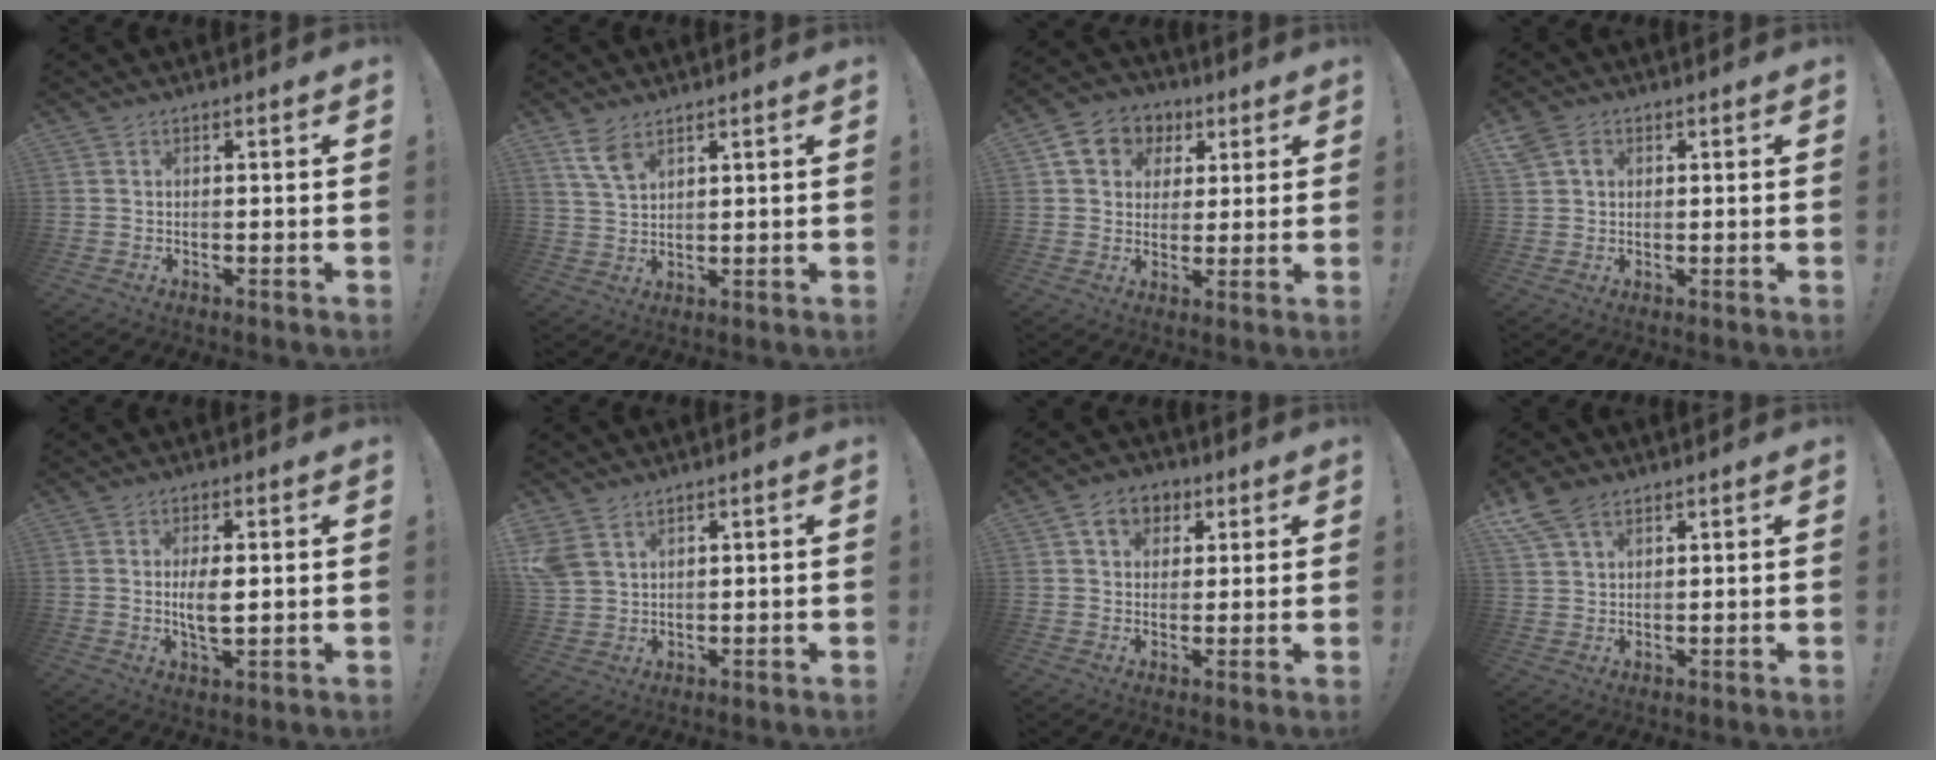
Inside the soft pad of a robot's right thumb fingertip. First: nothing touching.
{"total": 6.5, "force": [4.3, 2.9, 3.9], "torque": [-0.070, -0.022, 0.082]}
{"total": 9.2, "force": [3.4, 7.9, 3.4], "torque": [-0.049, -0.011, 0.069]}
{"total": 4.3, "force": [1.4, 3.5, 1.9], "torque": [-0.030, 0.005, 0.029]}
{"total": 5.4, "force": [0.3, 2.1, 5.0], "torque": [-0.089, -0.010, -0.001]}
{"total": 6.0, "force": [3.6, 3.9, 2.7], "torque": [-0.054, -0.007, 0.077]}
{"total": 8.2, "force": [3.4, 6.4, 3.8], "torque": [-0.054, -0.006, 0.066]}
{"total": 7.6, "force": [5.0, 4.3, 3.8], "torque": [-0.081, -0.010, 0.101]}